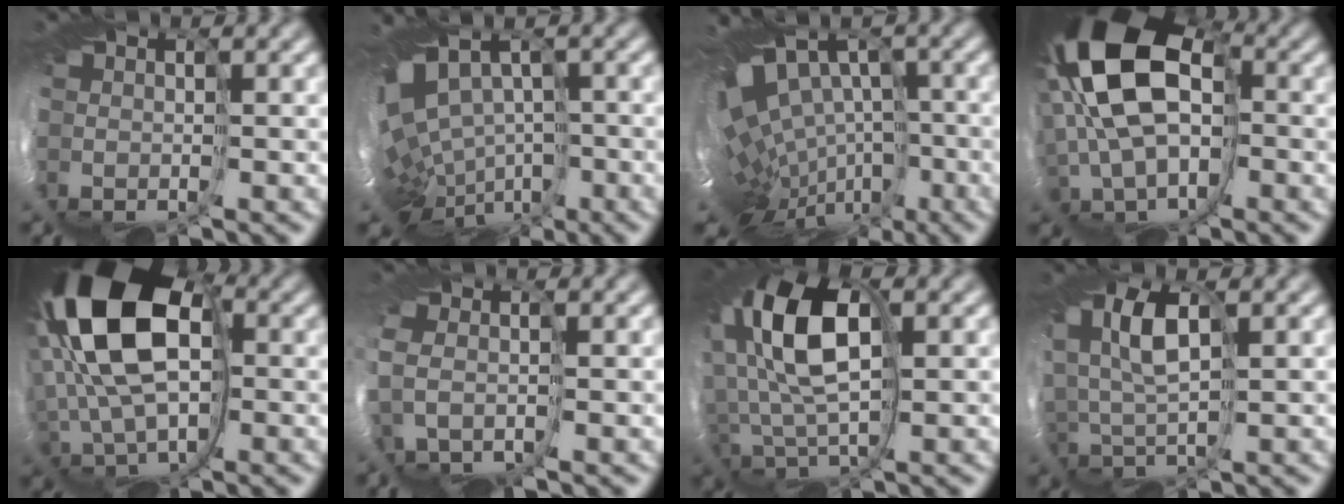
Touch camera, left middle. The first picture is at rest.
{"total": 9.1, "force": [-1.3, 6.2, 6.5], "torque": [-0.118, 0.004, 0.018]}
{"total": 11.8, "force": [-1.0, 7.0, 9.5], "torque": [-0.147, 0.024, 0.017]}
{"total": 13.4, "force": [3.2, 8.3, 10.0], "torque": [-0.185, 0.017, 0.033]}
{"total": 13.3, "force": [4.4, 7.6, 10.0], "torque": [-0.202, 0.014, 0.059]}
{"total": 0.8, "force": [0.7, 0.2, 0.3], "torque": [-0.043, -0.001, 0.019]}
{"total": 9.5, "force": [4.1, 4.4, 7.4], "torque": [-0.163, 0.013, 0.061]}
{"total": 4.4, "force": [3.6, 0.1, 2.4], "torque": [-0.060, 0.022, 0.048]}